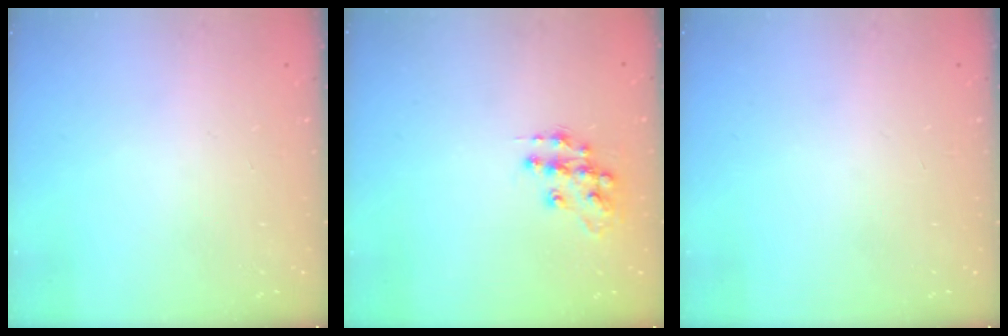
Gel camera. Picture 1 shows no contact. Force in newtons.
{"total": 11.5, "press": 11.5, "slide": 0.7}
{"total": 0.0}